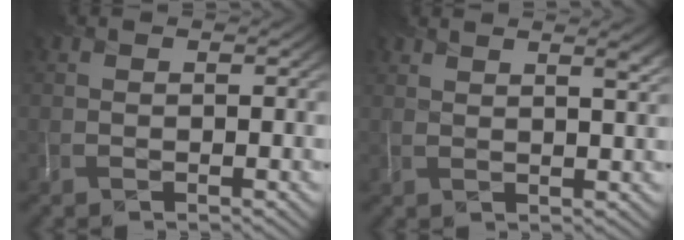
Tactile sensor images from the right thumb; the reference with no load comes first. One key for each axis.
{"total": 4.1, "fx": 2.8, "fy": 1.2, "fz": 2.8, "tx": -0.028, "ty": 0.016, "tz": 0.036}